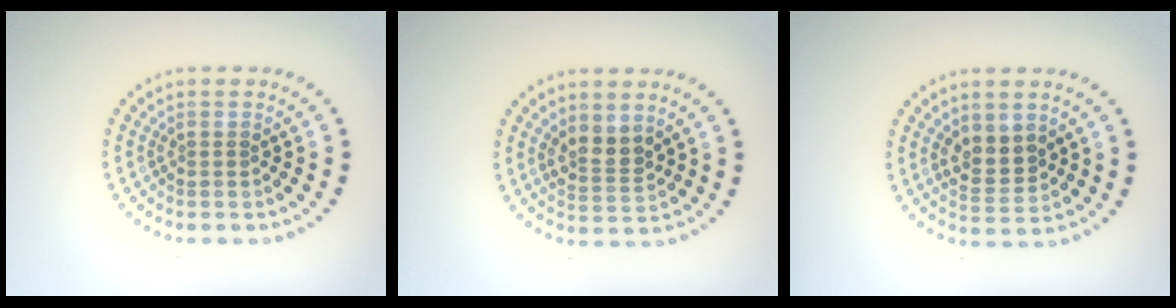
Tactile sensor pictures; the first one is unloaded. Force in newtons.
{"total": 2.5, "press": 2.2, "slide": 1.1}
{"total": 2.8, "press": 2.7, "slide": 0.9}